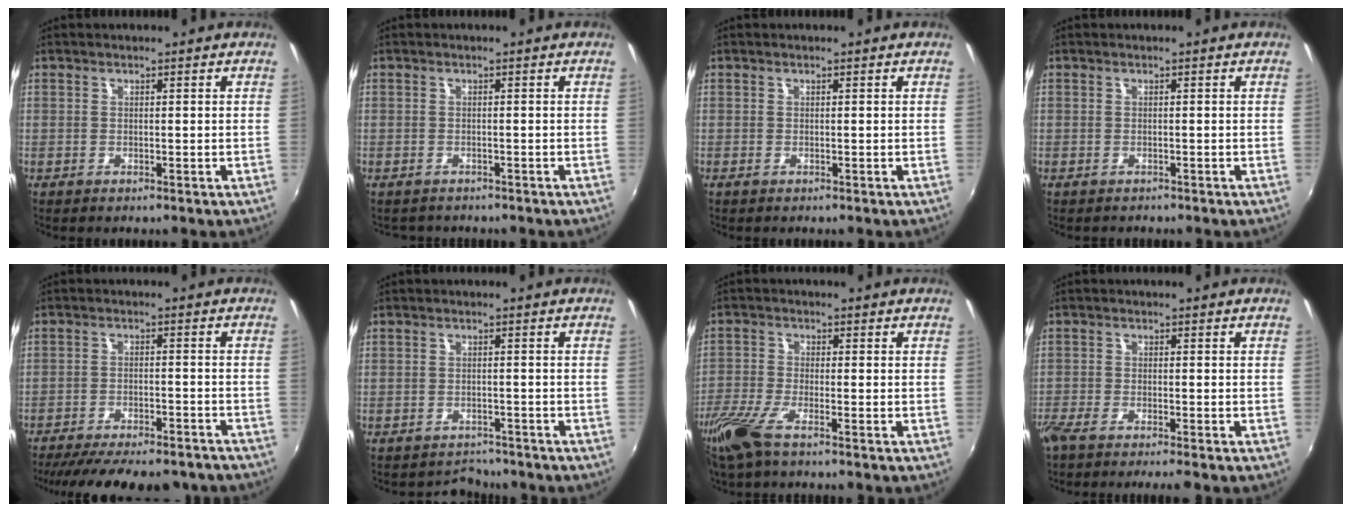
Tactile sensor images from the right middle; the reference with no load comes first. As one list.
[{"total": 1.9, "force": [-1.7, 0.7, 0.3], "torque": [-0.011, -0.007, -0.023]}, {"total": 0.0}, {"total": 0.7, "force": [-0.7, 0.3, 0.0], "torque": [-0.005, 0.001, -0.008]}, {"total": 20.9, "force": [-17.8, 5.6, 9.6], "torque": [-0.191, -0.021, -0.236]}, {"total": 3.2, "force": [-2.9, 1.2, -0.4], "torque": [-0.002, 0.006, -0.048]}, {"total": 8.4, "force": [-6.0, 1.6, 5.7], "torque": [-0.142, -0.029, -0.122]}, {"total": 5.1, "force": [-4.4, 0.1, 2.6], "torque": [-0.069, -0.020, -0.082]}]